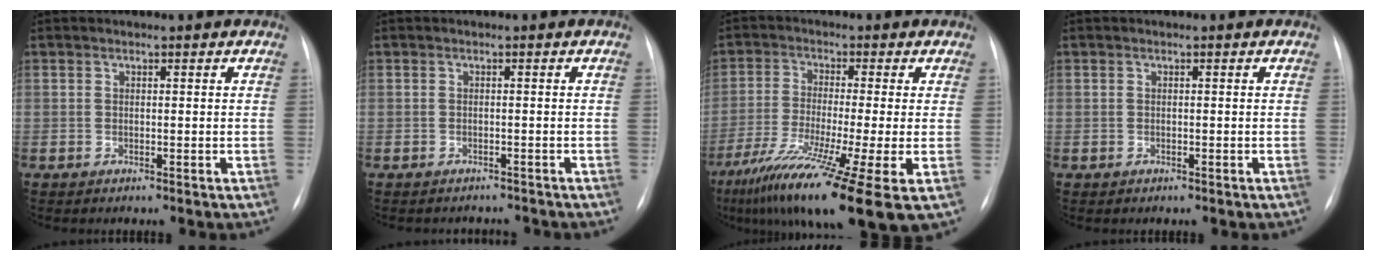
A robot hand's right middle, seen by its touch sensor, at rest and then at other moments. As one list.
[{"total": 3.1, "force": [-2.9, 1.1, -0.1], "torque": [0.006, 0.002, -0.034]}, {"total": 15.8, "force": [-8.4, -0.3, 13.4], "torque": [-0.222, -0.044, -0.146]}, {"total": 0.0}]